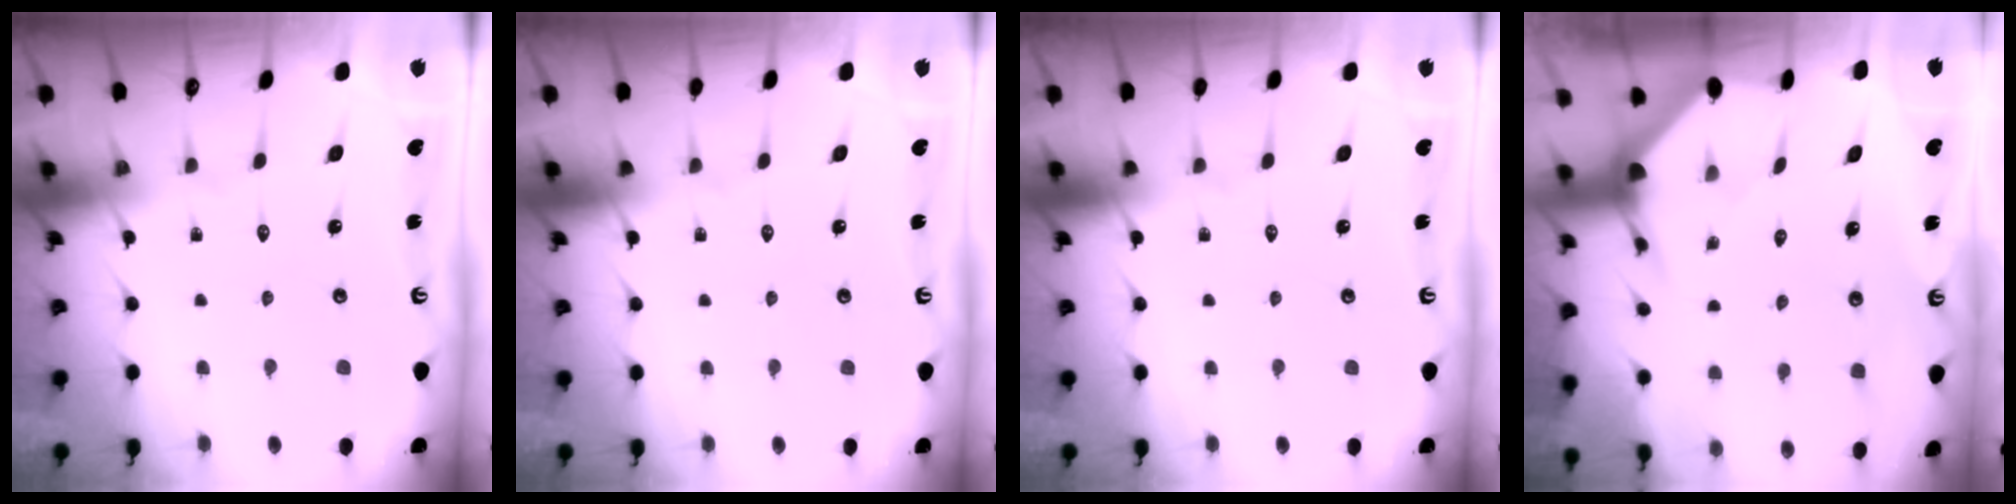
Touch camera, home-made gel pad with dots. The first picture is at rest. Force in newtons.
{"total": 0.0}
{"total": 0.0}
{"total": 3.3, "press": 3.3, "slide": 0.1}